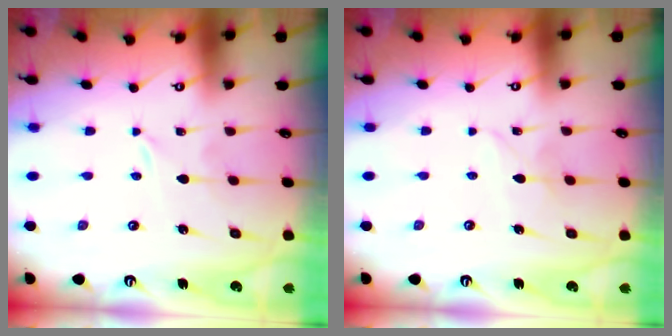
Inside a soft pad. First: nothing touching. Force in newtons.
{"total": 2.7, "press": 2.7, "slide": 0.2}